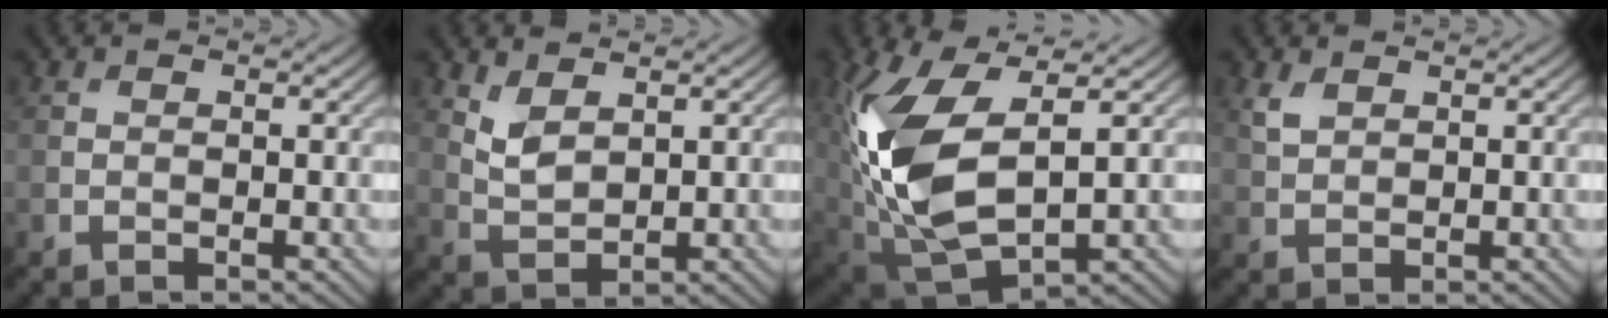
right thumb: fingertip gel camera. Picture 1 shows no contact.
{"total": 3.4, "force": [2.1, 1.5, 2.2], "torque": [-0.059, -0.005, 0.049]}
{"total": 14.0, "force": [1.6, 7.6, 11.7], "torque": [-0.273, -0.015, 0.039]}
{"total": 2.0, "force": [1.3, 1.1, 1.2], "torque": [-0.035, -0.001, 0.030]}